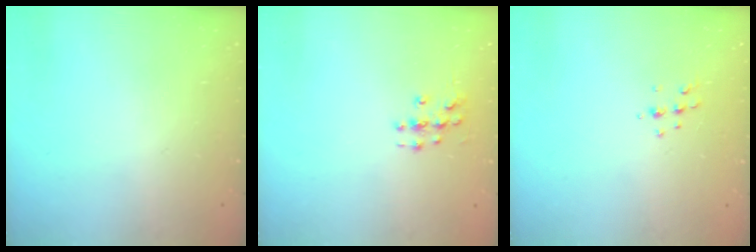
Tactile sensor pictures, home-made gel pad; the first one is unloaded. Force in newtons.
{"total": 3.7, "press": 3.7, "slide": 0.1}
{"total": 4.9, "press": 4.8, "slide": 1.1}